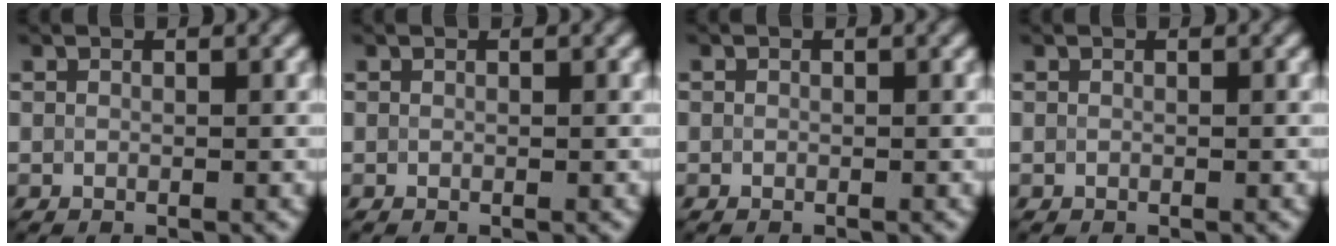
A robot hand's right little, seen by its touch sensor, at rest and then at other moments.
{"total": 0.0}
{"total": 1.2, "force": [0.4, 1.1, 0.4], "torque": [-0.014, 0.014, -0.003]}
{"total": 0.0}